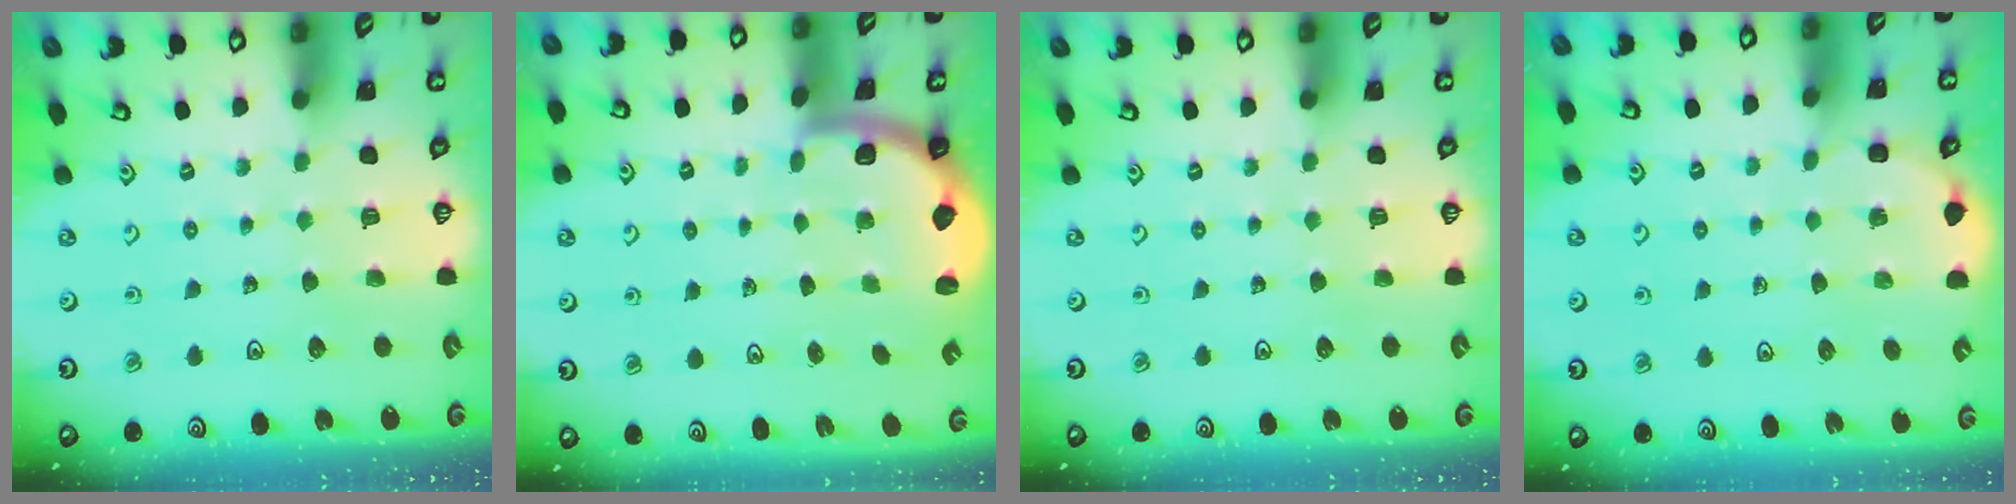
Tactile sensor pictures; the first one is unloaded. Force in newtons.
{"total": 2.0, "press": 2.0, "slide": 0.5}
{"total": 0.0}
{"total": 3.0, "press": 2.9, "slide": 0.9}